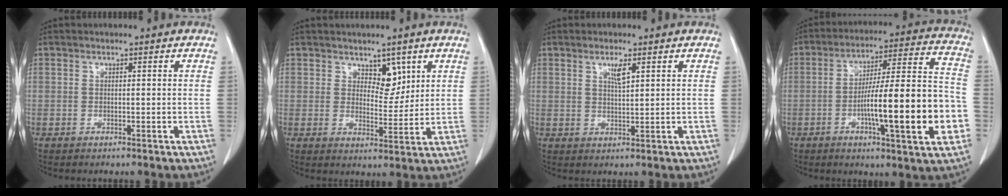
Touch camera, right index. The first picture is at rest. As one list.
[{"total": 4.4, "force": [2.6, 2.3, 2.7], "torque": [-0.032, -0.006, 0.044]}, {"total": 2.6, "force": [1.4, 0.3, 2.2], "torque": [-0.043, -0.002, 0.027]}, {"total": 18.9, "force": [-4.8, 1.3, 18.3], "torque": [-0.264, 0.014, -0.068]}]